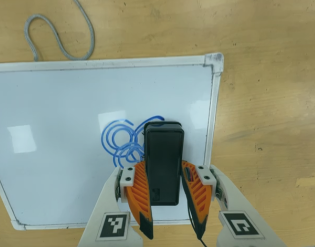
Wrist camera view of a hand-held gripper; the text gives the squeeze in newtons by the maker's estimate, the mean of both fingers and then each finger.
{"total": 11.5, "left": 11.8, "right": 11.1}